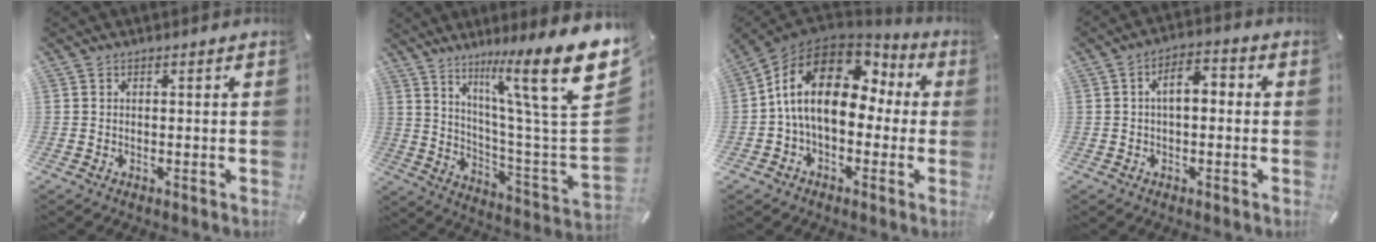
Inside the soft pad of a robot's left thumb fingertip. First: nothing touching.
{"total": 21.3, "force": [11.8, 3.2, 17.5], "torque": [-0.262, -0.089, 0.175]}
{"total": 17.7, "force": [2.6, 11.2, 13.5], "torque": [-0.271, 0.002, 0.041]}
{"total": 6.3, "force": [-0.1, 3.3, 5.3], "torque": [-0.083, 0.014, -0.006]}